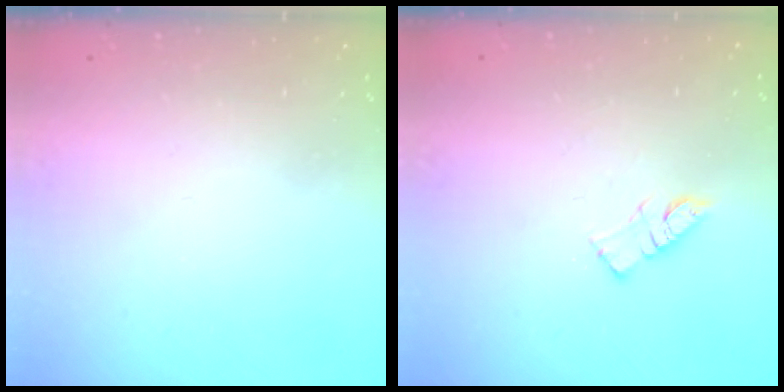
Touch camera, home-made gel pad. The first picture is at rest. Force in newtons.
{"total": 7.5, "press": 7.4, "slide": 0.4}